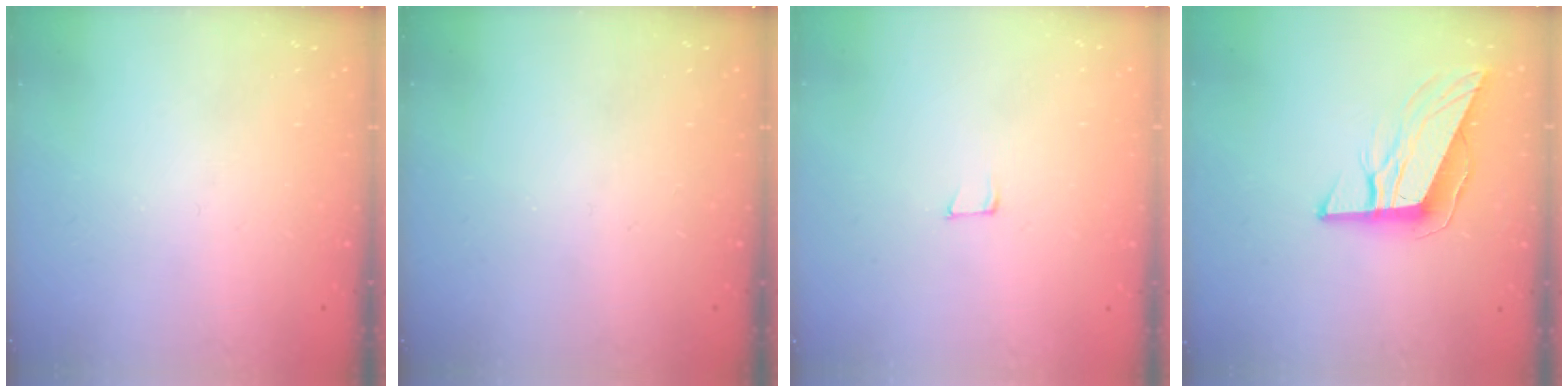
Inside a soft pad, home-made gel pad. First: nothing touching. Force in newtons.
{"total": 0.0}
{"total": 4.1, "press": 4.0, "slide": 1.1}
{"total": 10.3, "press": 10.2, "slide": 1.9}